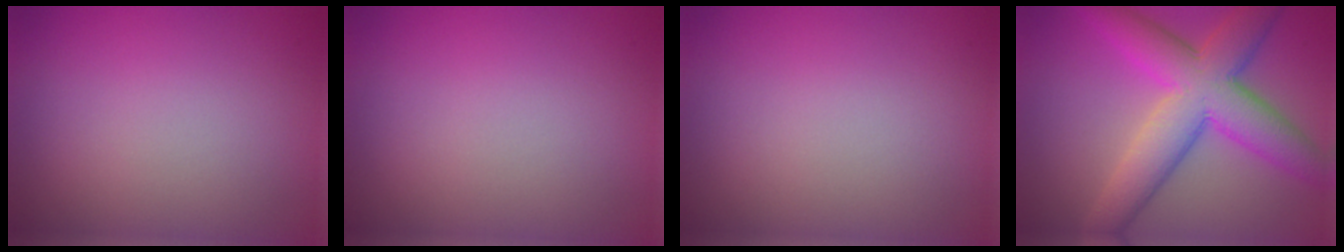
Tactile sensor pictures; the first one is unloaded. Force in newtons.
{"total": 0.0}
{"total": 0.0}
{"total": 9.0, "press": 9.0, "slide": 0.0}